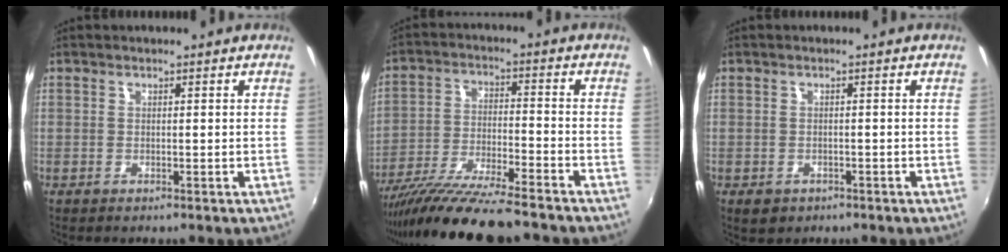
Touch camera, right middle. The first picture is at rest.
{"total": 15.7, "force": [-13.4, 1.0, 8.1], "torque": [-0.164, -0.036, -0.232]}
{"total": 2.7, "force": [-1.4, 2.0, 1.2], "torque": [-0.027, -0.005, -0.016]}